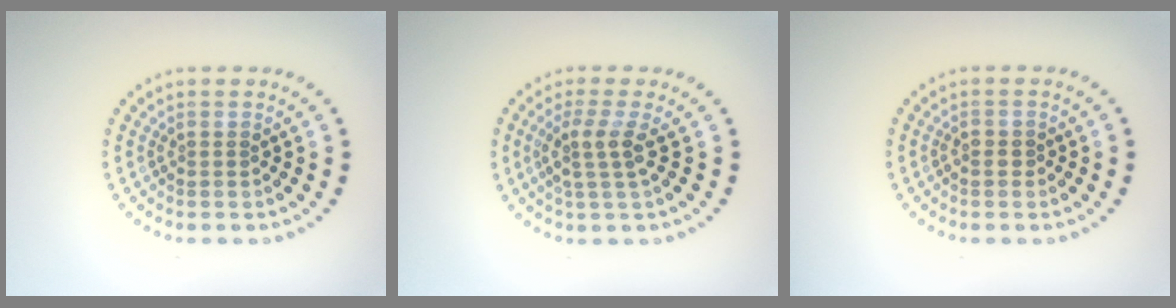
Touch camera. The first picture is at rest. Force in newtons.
{"total": 2.6, "press": 2.0, "slide": 1.7}
{"total": 0.6, "press": 0.6, "slide": 0.3}